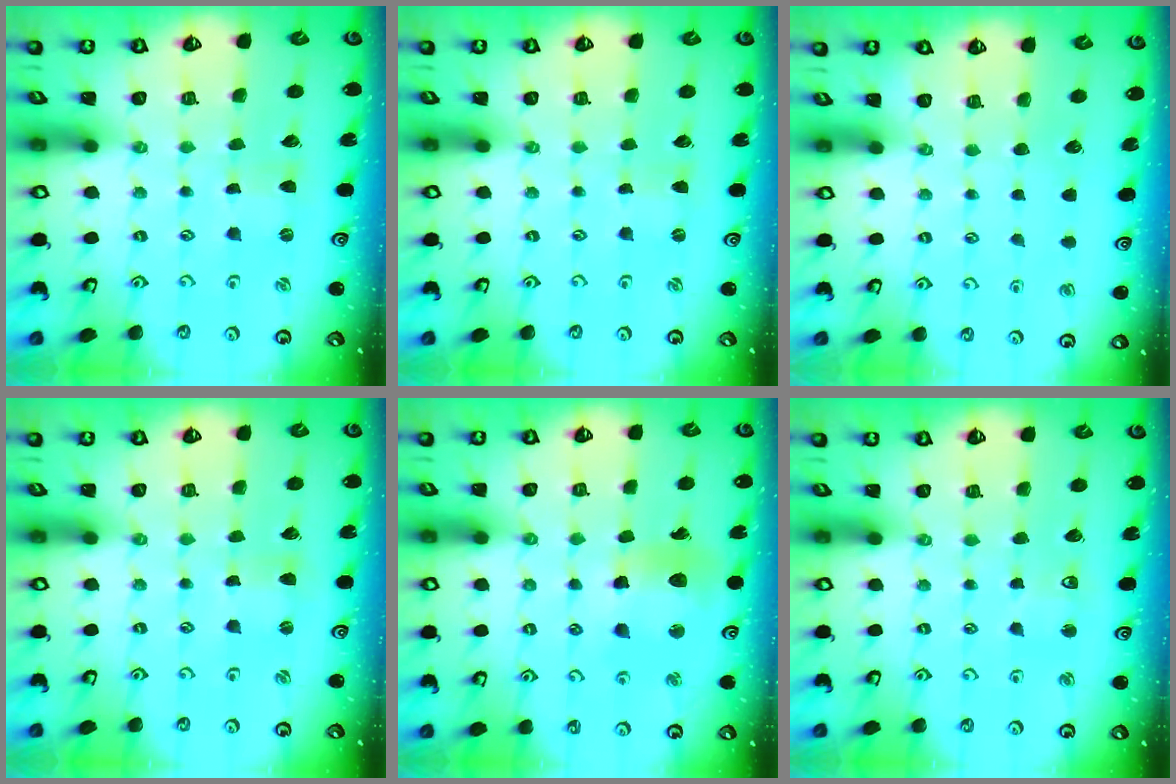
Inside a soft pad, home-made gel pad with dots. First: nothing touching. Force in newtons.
{"total": 0.0}
{"total": 0.0}
{"total": 0.6, "press": 0.6, "slide": 0.1}
{"total": 11.8, "press": 11.8, "slide": 1.3}
{"total": 4.2, "press": 4.1, "slide": 0.7}